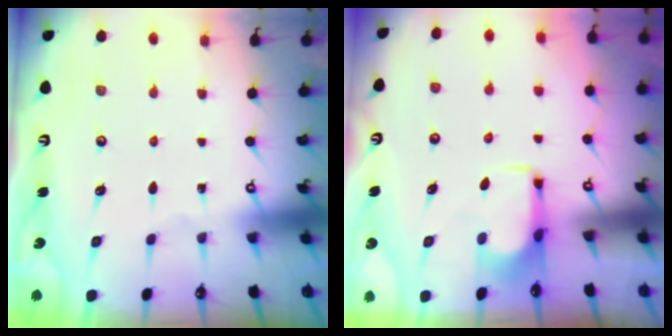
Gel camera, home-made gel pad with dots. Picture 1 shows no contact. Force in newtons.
{"total": 1.9, "press": 1.8, "slide": 0.4}